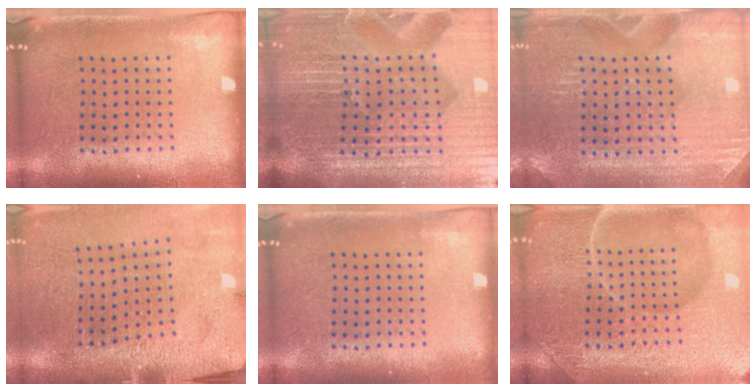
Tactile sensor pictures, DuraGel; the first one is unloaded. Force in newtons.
{"total": 7.0, "press": 6.2, "slide": 3.4}
{"total": 3.1, "press": 3.1, "slide": 0.3}
{"total": 3.1, "press": 3.0, "slide": 0.7}
{"total": 0.0}
{"total": 7.4, "press": 7.4, "slide": 1.0}